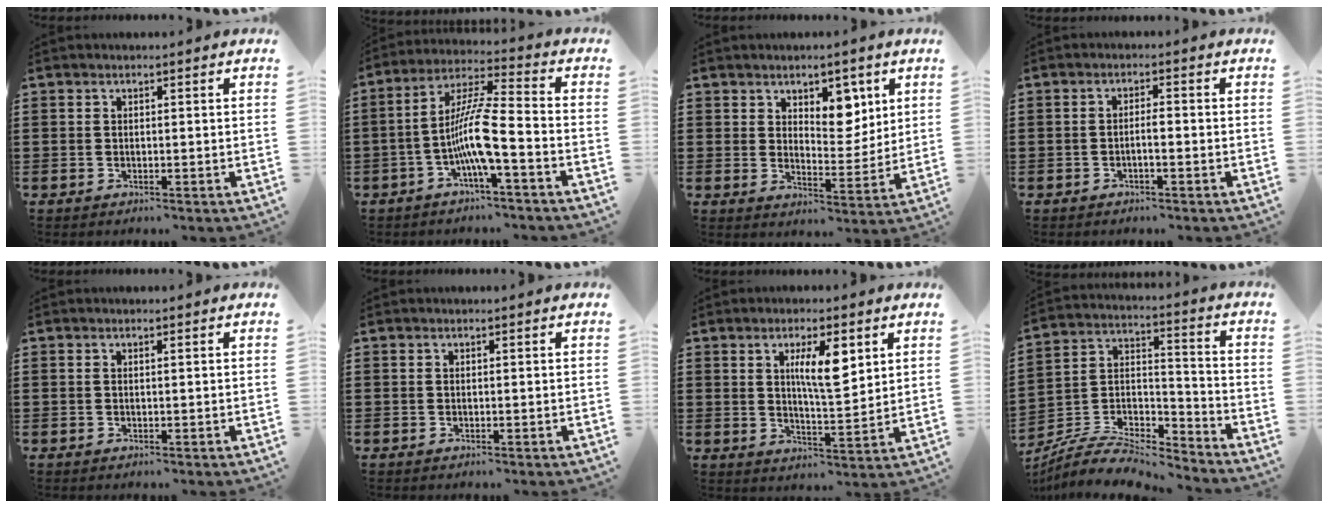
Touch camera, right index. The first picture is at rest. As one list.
[{"total": 9.7, "force": [-3.5, 1.4, 8.9], "torque": [-0.194, -0.010, -0.074]}, {"total": 6.0, "force": [3.7, 3.5, 3.0], "torque": [-0.044, -0.011, 0.061]}, {"total": 1.8, "force": [-0.7, 0.2, 1.6], "torque": [-0.031, 0.001, -0.013]}, {"total": 0.0}, {"total": 0.0}, {"total": 7.3, "force": [2.9, 2.0, 6.4], "torque": [-0.116, 0.001, 0.045]}, {"total": 7.7, "force": [-7.0, 1.9, 2.5], "torque": [-0.048, 0.008, -0.137]}]